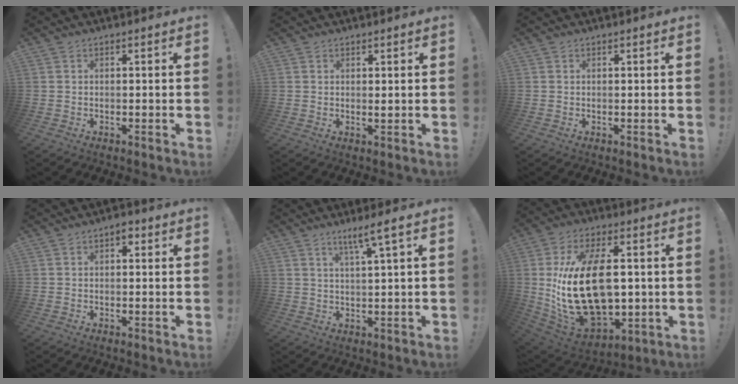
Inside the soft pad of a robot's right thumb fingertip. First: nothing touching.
{"total": 0.7, "force": [0.5, 0.2, 0.4], "torque": [0.006, -0.009, 0.007]}
{"total": 0.0}
{"total": 1.9, "force": [0.5, 1.3, 1.3], "torque": [-0.014, 0.002, 0.004]}
{"total": 5.3, "force": [2.9, -0.7, 4.4], "torque": [-0.078, -0.011, 0.044]}
{"total": 26.8, "force": [0.8, 16.1, 21.5], "torque": [-0.422, -0.013, 0.024]}